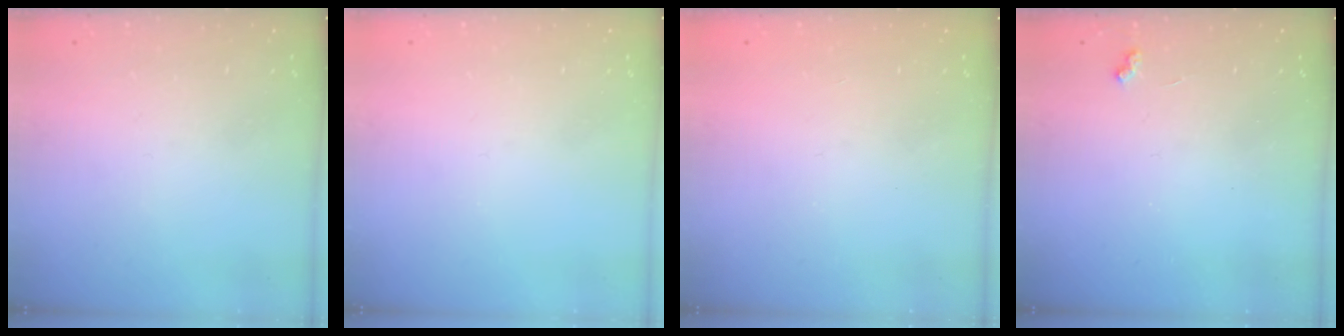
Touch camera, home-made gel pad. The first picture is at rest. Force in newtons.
{"total": 0.0}
{"total": 1.1, "press": 1.0, "slide": 0.4}
{"total": 2.9, "press": 2.8, "slide": 0.6}